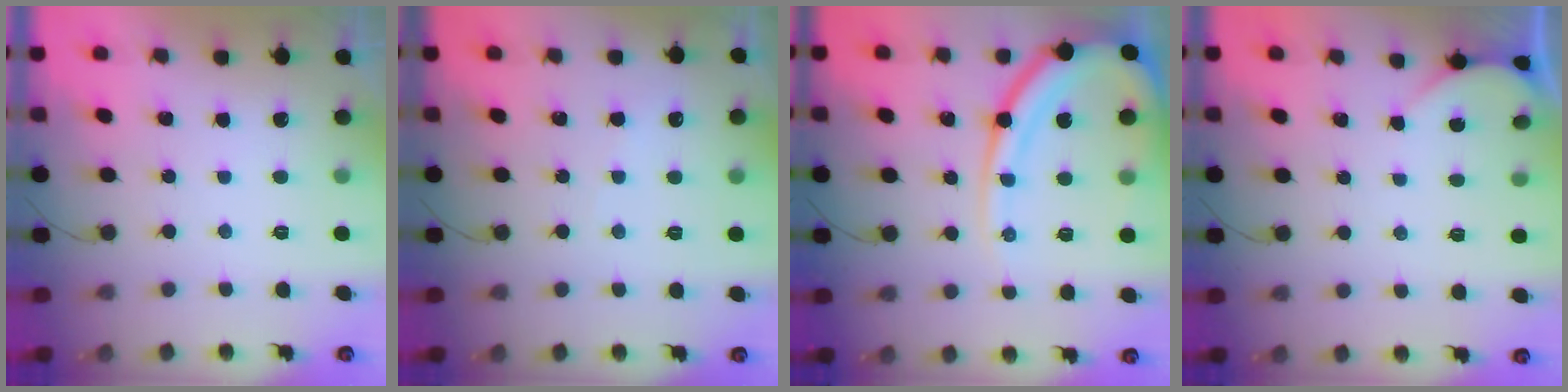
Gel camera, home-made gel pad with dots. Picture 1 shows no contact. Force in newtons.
{"total": 1.8, "press": 1.7, "slide": 0.4}
{"total": 15.4, "press": 15.3, "slide": 1.7}
{"total": 2.3, "press": 2.3, "slide": 0.2}